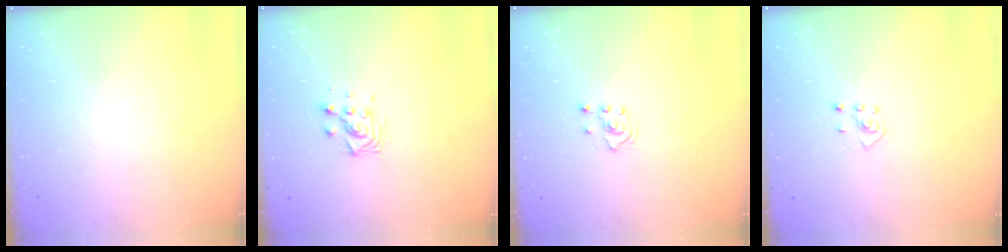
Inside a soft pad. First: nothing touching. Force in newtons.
{"total": 7.3, "press": 7.3, "slide": 0.5}
{"total": 2.1, "press": 1.8, "slide": 0.9}
{"total": 2.7, "press": 2.6, "slide": 0.9}